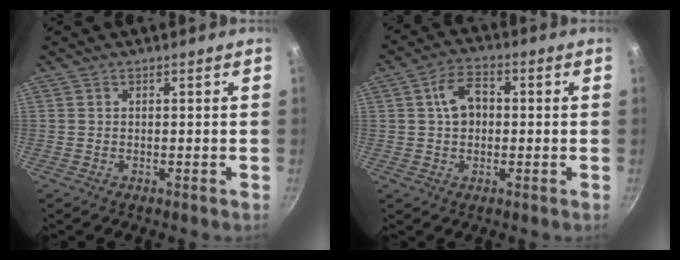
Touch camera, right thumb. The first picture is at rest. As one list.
[{"total": 6.5, "force": [0.7, 4.5, 4.6], "torque": [-0.062, 0.015, 0.004]}]